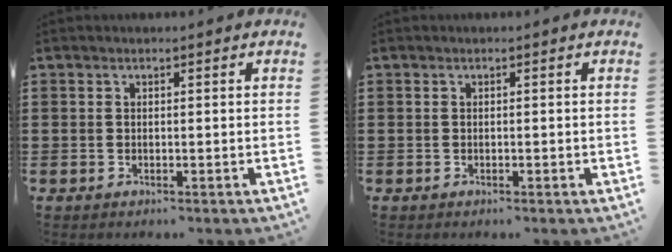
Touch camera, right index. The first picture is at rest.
{"total": 0.0}